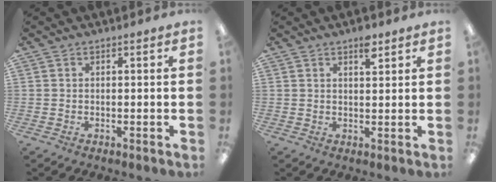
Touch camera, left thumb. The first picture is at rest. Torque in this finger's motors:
{"motor_torque": [0.59, 0.11, 0.61, -0.19, 0.00]}